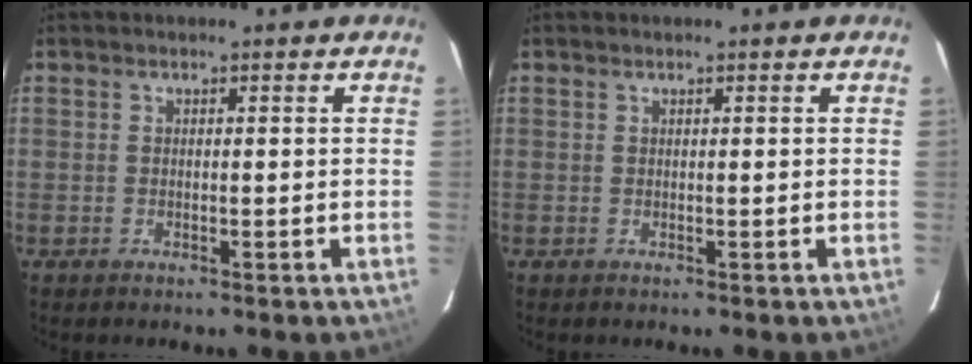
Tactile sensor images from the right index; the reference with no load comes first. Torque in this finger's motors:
{"motor_torque": [0.09, 0.21, 0.03, 0.01]}